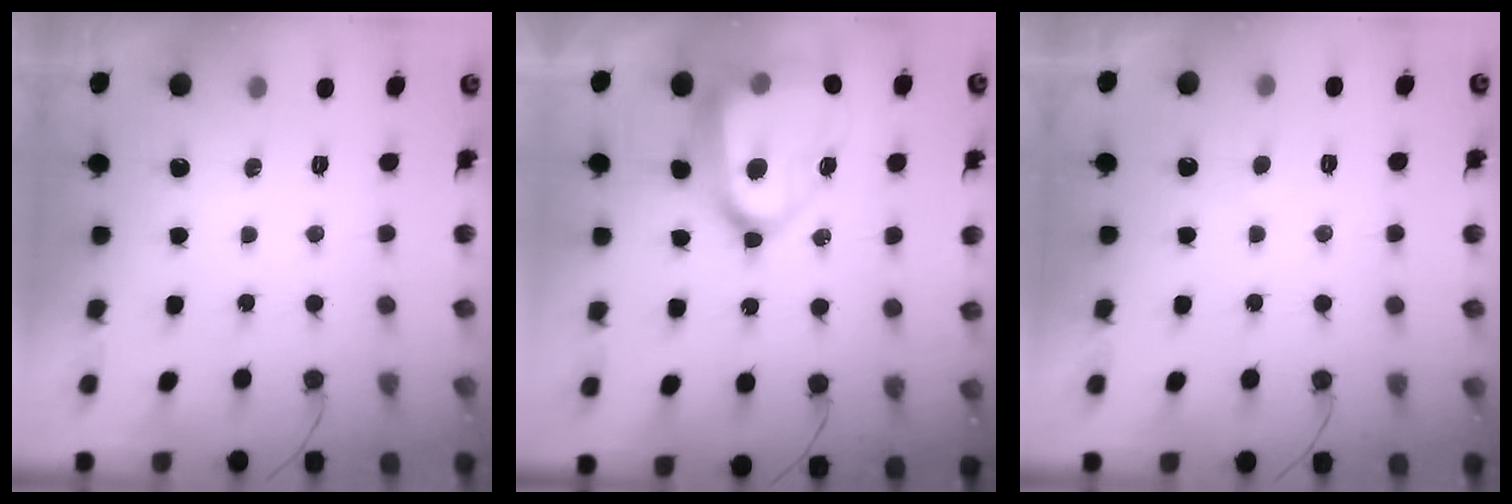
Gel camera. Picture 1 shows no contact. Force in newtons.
{"total": 21.8, "press": 21.7, "slide": 2.0}
{"total": 2.7, "press": 2.7, "slide": 0.3}